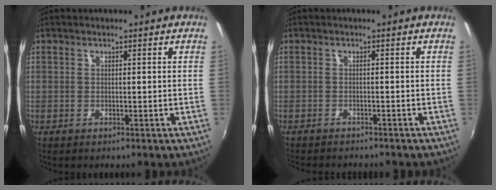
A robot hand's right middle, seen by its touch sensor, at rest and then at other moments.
{"total": 4.0, "force": [-3.7, 0.6, 1.4], "torque": [-0.039, -0.016, -0.057]}